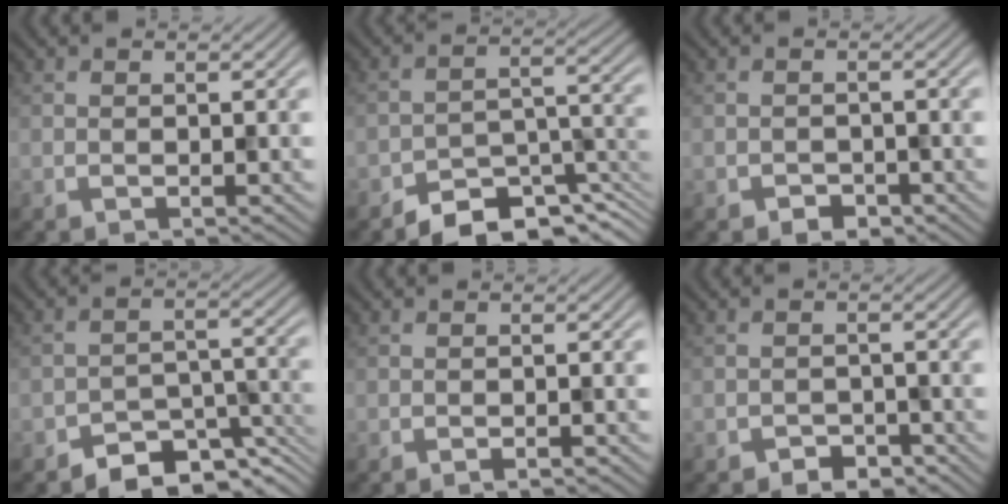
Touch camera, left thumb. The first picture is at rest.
{"total": 8.5, "force": [-6.9, 3.1, 3.9], "torque": [-0.045, 0.001, -0.125]}
{"total": 1.9, "force": [-1.3, 1.2, 0.7], "torque": [-0.012, -0.001, -0.023]}
{"total": 6.9, "force": [-5.3, 3.0, 3.2], "torque": [-0.037, -0.003, -0.097]}
{"total": 0.7, "force": [-0.6, 0.0, 0.4], "torque": [-0.006, 0.001, -0.012]}
{"total": 2.4, "force": [-1.8, 1.3, 0.8], "torque": [-0.012, 0.002, -0.036]}